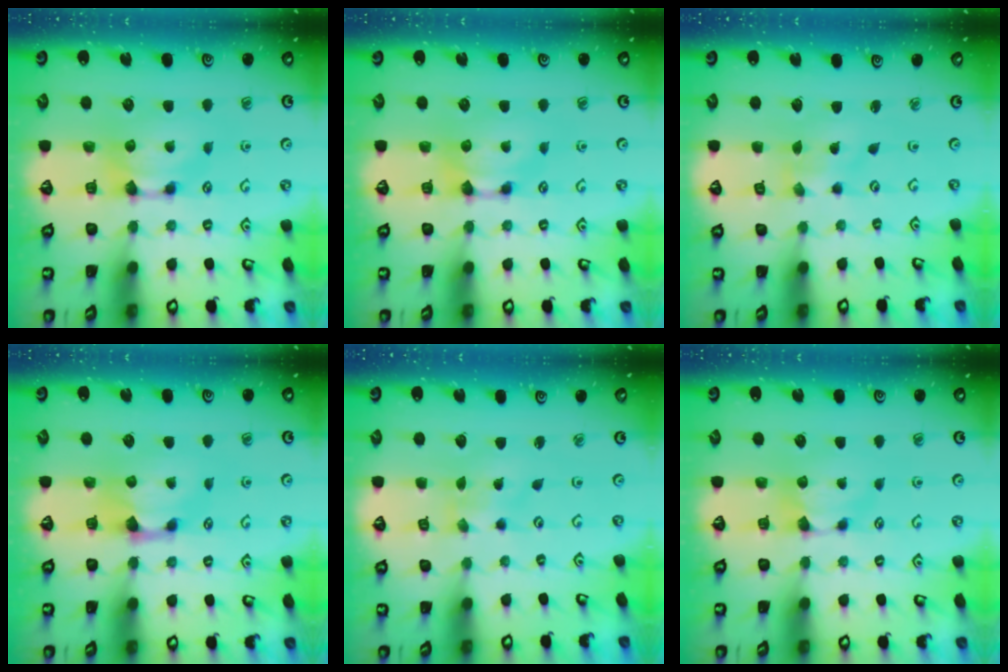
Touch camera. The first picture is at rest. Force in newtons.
{"total": 0.0}
{"total": 4.0, "press": 3.9, "slide": 0.8}
{"total": 0.7, "press": 0.2, "slide": 0.7}
{"total": 4.4, "press": 4.3, "slide": 0.7}
{"total": 0.8, "press": 0.7, "slide": 0.2}